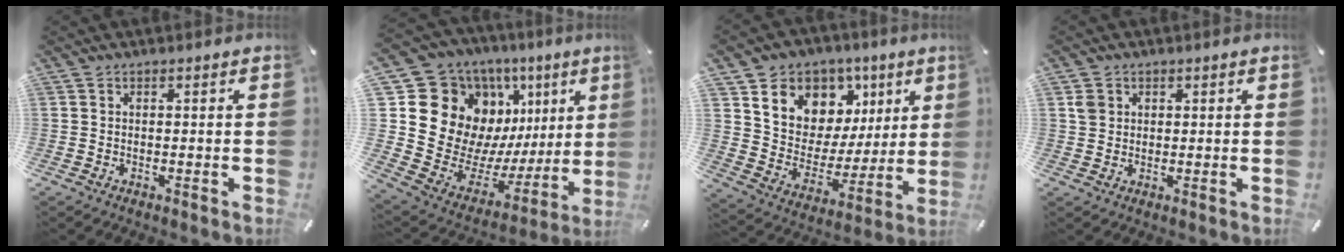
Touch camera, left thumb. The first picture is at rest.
{"total": 18.2, "force": [8.0, 14.7, 7.2], "torque": [-0.088, -0.085, 0.174]}
{"total": 10.8, "force": [5.7, 9.1, 1.6], "torque": [-0.029, -0.059, 0.107]}
{"total": 2.5, "force": [0.8, 2.2, 0.5], "torque": [-0.005, 0.000, 0.014]}